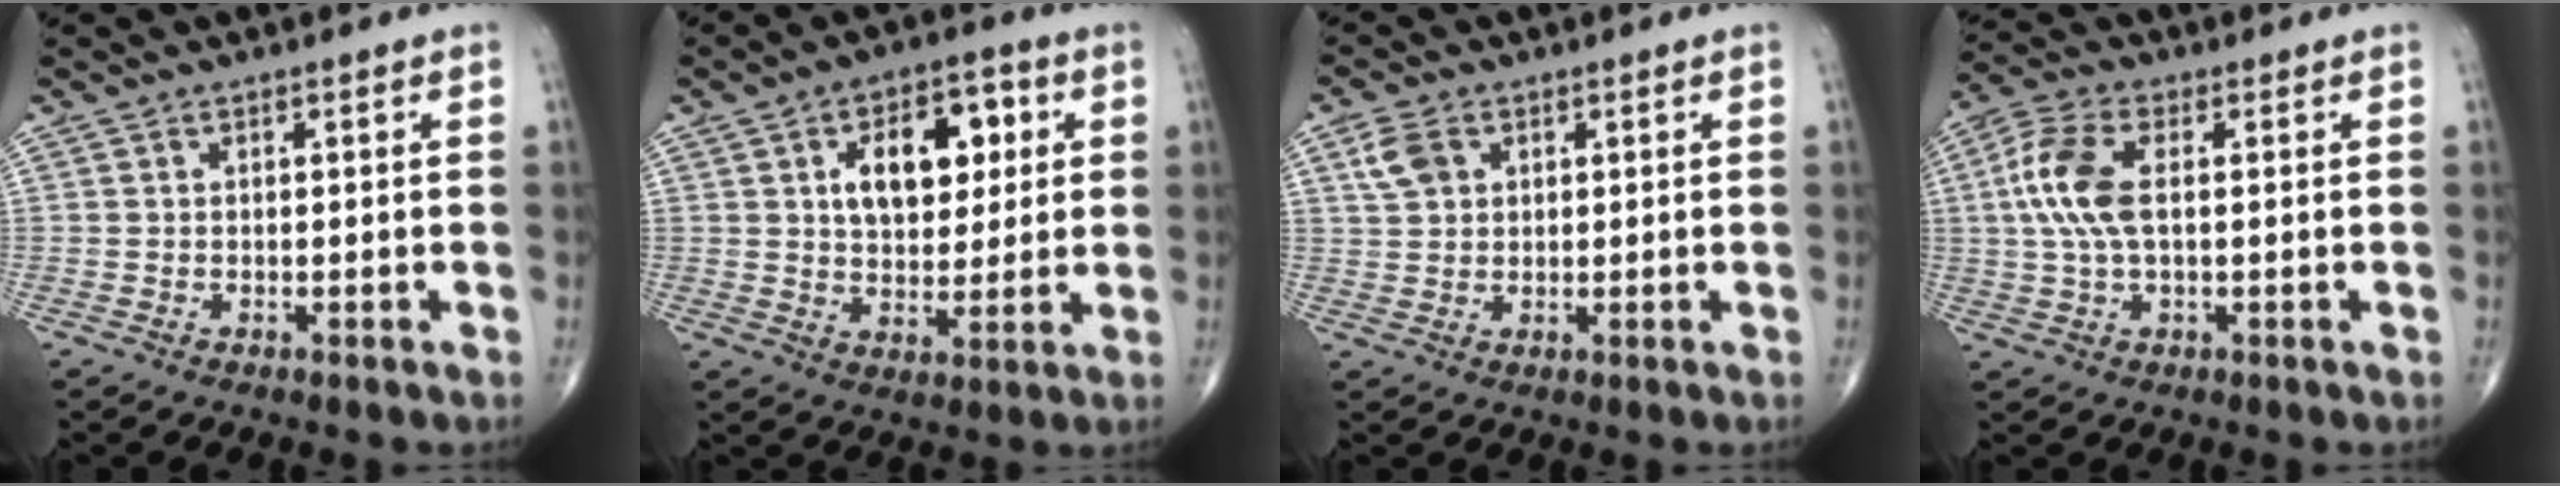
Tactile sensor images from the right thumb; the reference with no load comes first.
{"total": 13.1, "force": [3.6, 7.7, 9.9], "torque": [-0.110, 0.001, 0.056]}
{"total": 4.7, "force": [1.9, 3.4, 2.6], "torque": [-0.045, 0.002, 0.038]}
{"total": 9.6, "force": [1.1, 4.7, 8.2], "torque": [-0.192, 0.016, 0.019]}